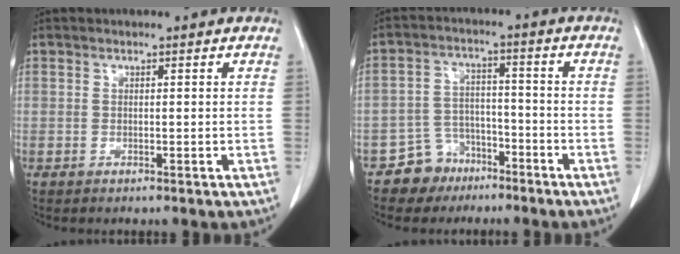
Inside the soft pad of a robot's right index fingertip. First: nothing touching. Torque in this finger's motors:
{"motor_torque": [-0.24, -0.12, -0.59, -0.21]}